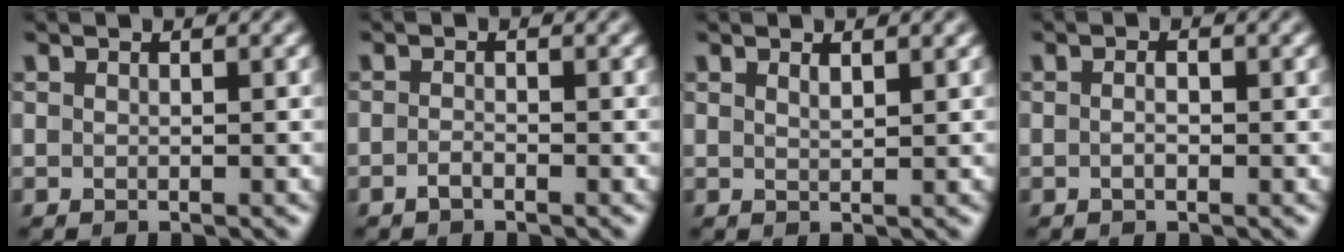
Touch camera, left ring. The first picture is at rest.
{"total": 0.9, "force": [-0.6, 0.3, 0.6], "torque": [-0.014, 0.000, -0.012]}
{"total": 1.2, "force": [0.9, 0.4, 0.8], "torque": [-0.008, 0.003, 0.013]}
{"total": 1.1, "force": [-0.2, 0.4, 1.0], "torque": [-0.019, -0.003, -0.004]}